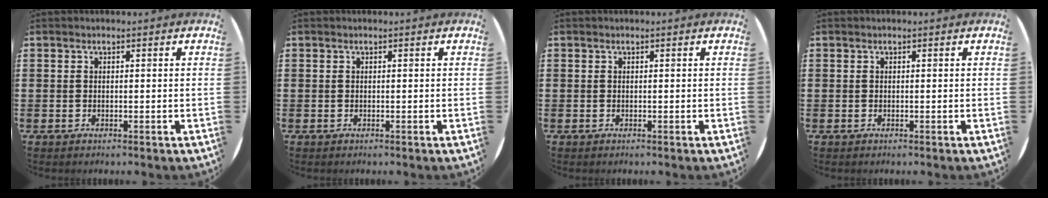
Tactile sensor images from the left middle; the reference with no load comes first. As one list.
[{"total": 0.0}, {"total": 0.0}, {"total": 0.0}]